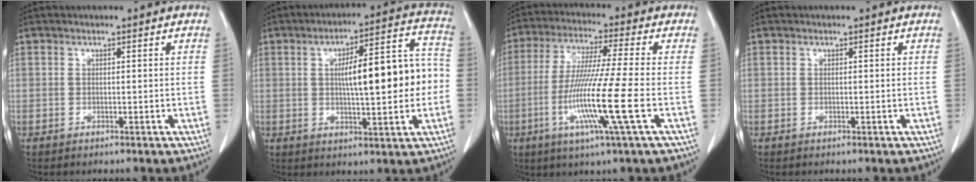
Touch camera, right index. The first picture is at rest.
{"total": 14.1, "force": [-0.1, 3.2, 13.7], "torque": [-0.198, 0.035, 0.003]}
{"total": 13.3, "force": [-3.8, -1.3, 12.7], "torque": [-0.253, -0.027, -0.078]}
{"total": 0.0}